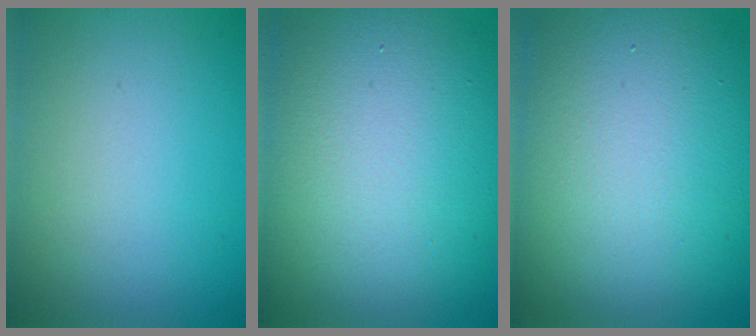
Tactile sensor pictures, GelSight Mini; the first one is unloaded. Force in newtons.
{"total": 15.6, "press": 15.6, "slide": 1.0}
{"total": 15.6, "press": 15.6, "slide": 0.6}